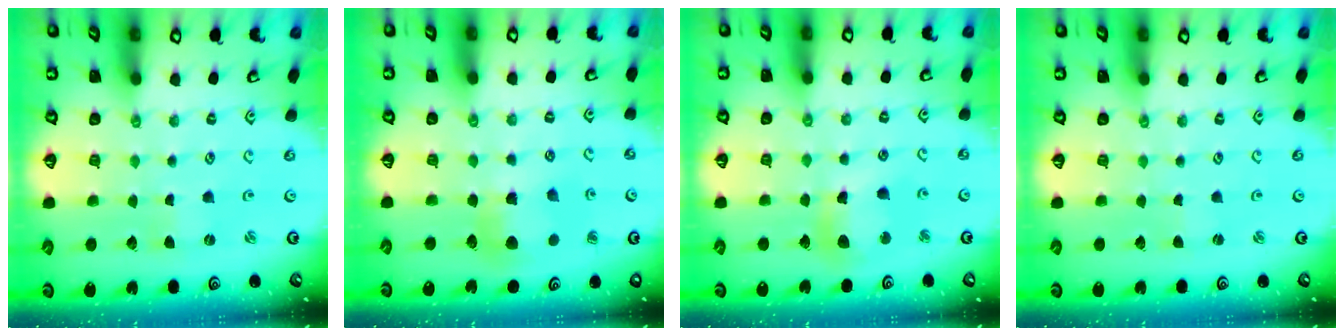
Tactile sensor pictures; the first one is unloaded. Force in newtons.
{"total": 7.2, "press": 7.2, "slide": 0.2}
{"total": 11.1, "press": 11.1, "slide": 1.3}
{"total": 0.5, "press": 0.5, "slide": 0.0}